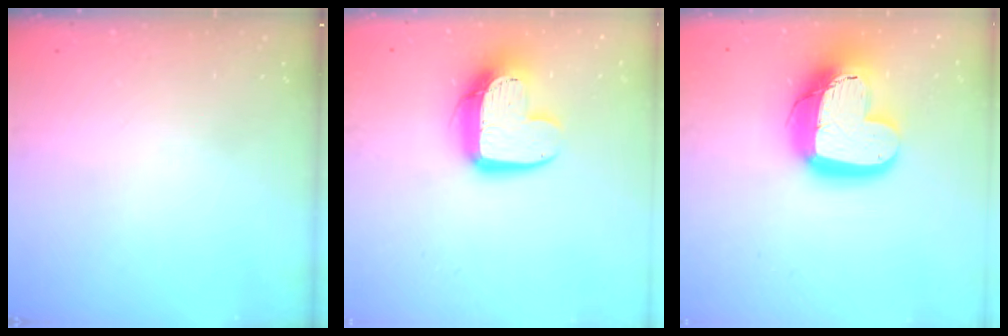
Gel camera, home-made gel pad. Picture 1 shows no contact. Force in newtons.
{"total": 14.4, "press": 14.3, "slide": 1.2}
{"total": 19.5, "press": 19.5, "slide": 1.6}